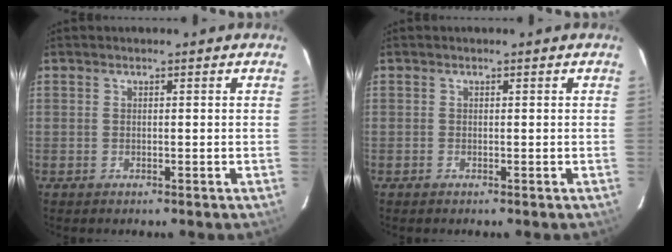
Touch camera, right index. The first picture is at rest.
{"total": 0.0}